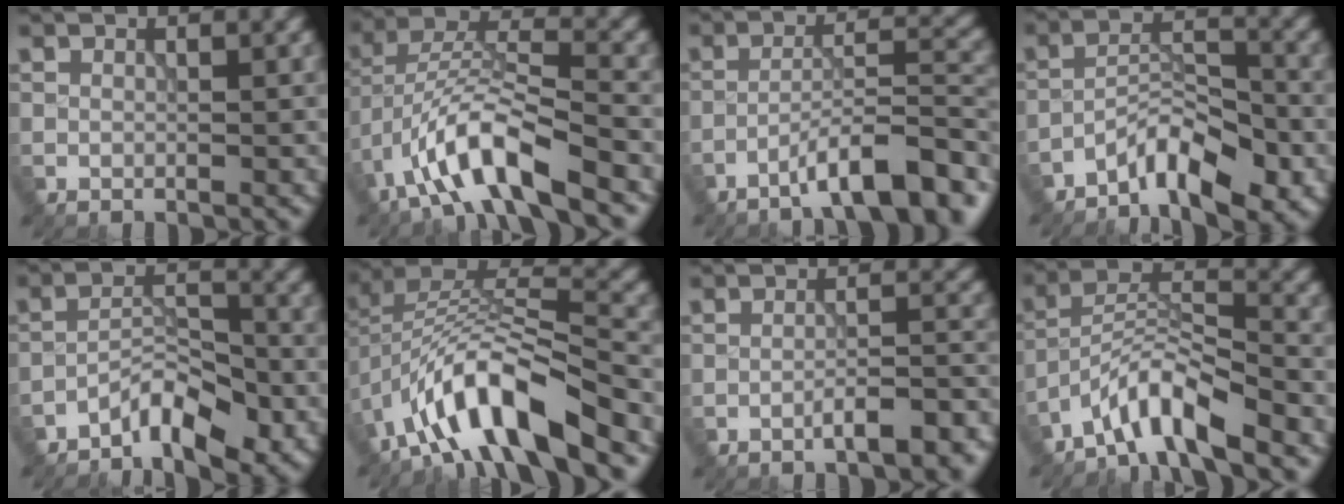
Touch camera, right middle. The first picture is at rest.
{"total": 9.1, "force": [-5.3, 2.6, 6.9], "torque": [-0.123, 0.013, -0.098]}
{"total": 8.2, "force": [-5.6, 1.7, 5.8], "torque": [-0.085, 0.015, -0.088]}
{"total": 5.4, "force": [-3.9, 1.5, 3.4], "torque": [-0.055, 0.007, -0.071]}
{"total": 4.2, "force": [-3.0, 1.3, 2.6], "torque": [-0.041, 0.008, -0.060]}
{"total": 10.4, "force": [-6.1, 3.3, 7.8], "torque": [-0.127, 0.013, -0.113]}
{"total": 5.0, "force": [-3.2, 1.3, 3.6], "torque": [-0.042, 0.012, -0.044]}
{"total": 5.7, "force": [-4.6, 1.0, 3.2], "torque": [-0.053, 0.009, -0.089]}